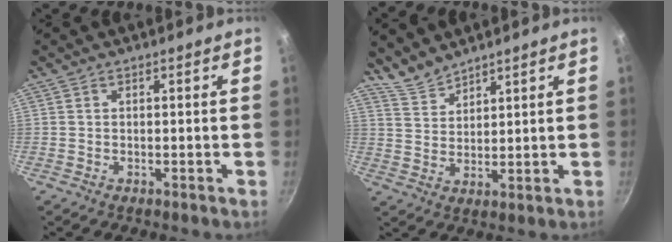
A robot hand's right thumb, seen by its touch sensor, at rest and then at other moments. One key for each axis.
{"total": 4.8, "fx": 4.7, "fy": 1.0, "fz": 0.9, "tx": -0.015, "ty": -0.026, "tz": 0.098}